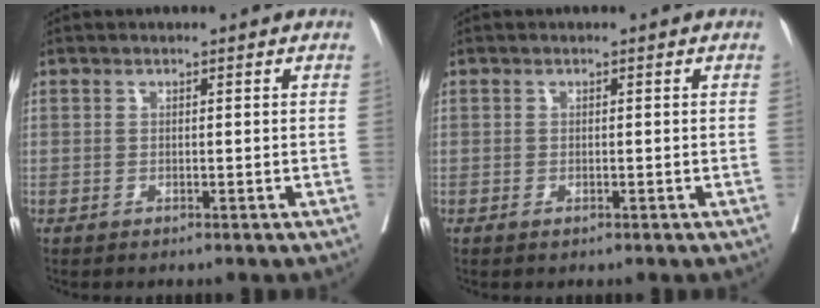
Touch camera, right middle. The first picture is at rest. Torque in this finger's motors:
{"motor_torque": [-0.07, -0.04, 0.00, -0.01]}